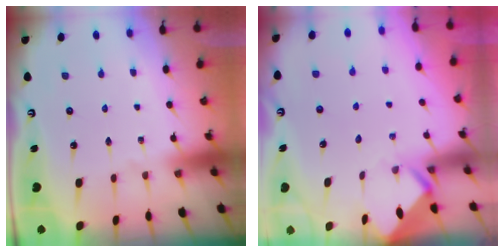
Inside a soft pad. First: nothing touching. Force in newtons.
{"total": 3.2, "press": 3.2, "slide": 0.2}